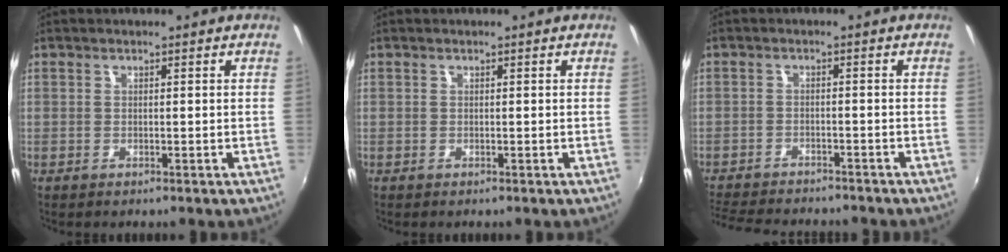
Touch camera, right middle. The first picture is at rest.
{"total": 0.0}
{"total": 11.7, "force": [-10.6, 2.8, 4.2], "torque": [-0.109, -0.016, -0.166]}